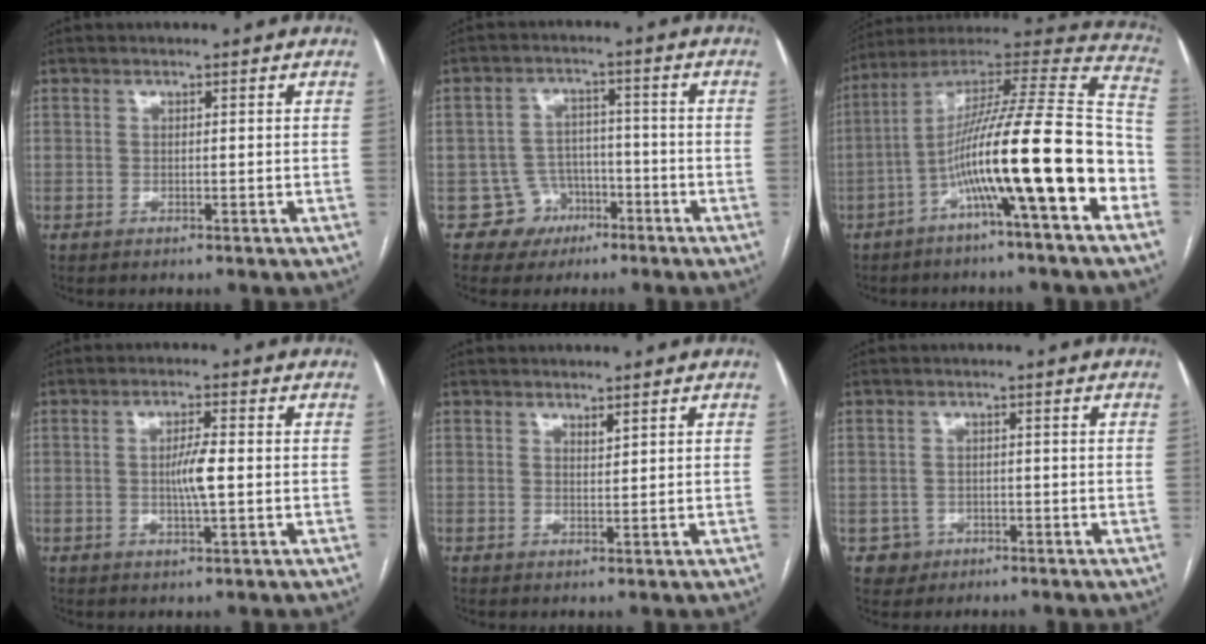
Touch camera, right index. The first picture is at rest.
{"total": 5.7, "force": [-2.7, 4.9, -0.4], "torque": [0.019, 0.016, -0.037]}
{"total": 21.9, "force": [-7.1, 0.3, 20.7], "torque": [-0.315, 0.015, -0.124]}
{"total": 4.3, "force": [-0.3, 0.4, 4.2], "torque": [-0.079, -0.002, -0.005]}
{"total": 0.9, "force": [0.8, 0.0, 0.5], "torque": [-0.011, -0.004, 0.014]}
{"total": 2.9, "force": [-1.1, 2.7, -0.2], "torque": [0.013, 0.014, -0.013]}